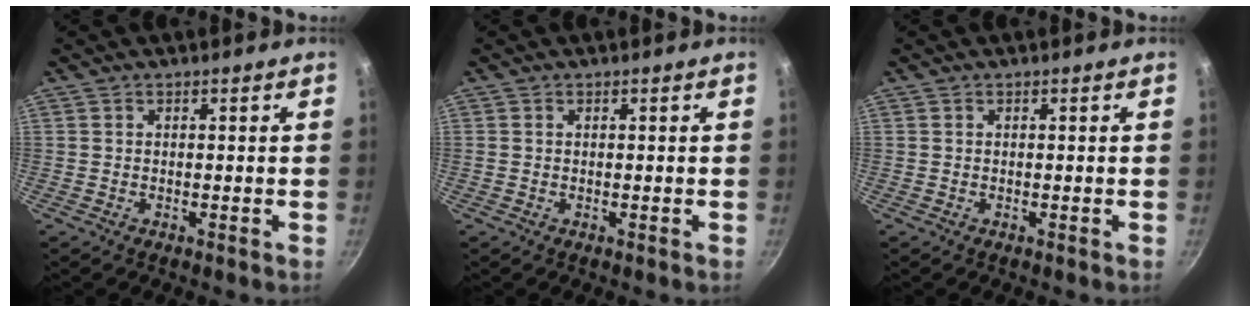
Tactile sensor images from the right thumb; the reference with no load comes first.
{"total": 0.0}
{"total": 0.0}